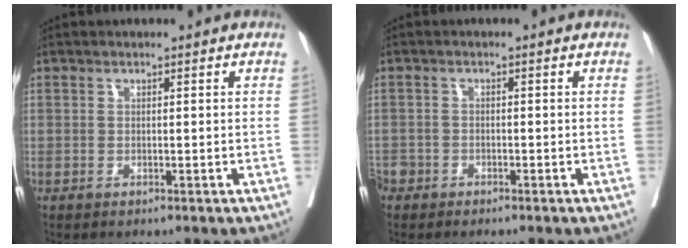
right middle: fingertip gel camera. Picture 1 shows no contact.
{"total": 3.1, "force": [-2.4, 1.9, 0.5], "torque": [-0.009, 0.001, -0.049]}